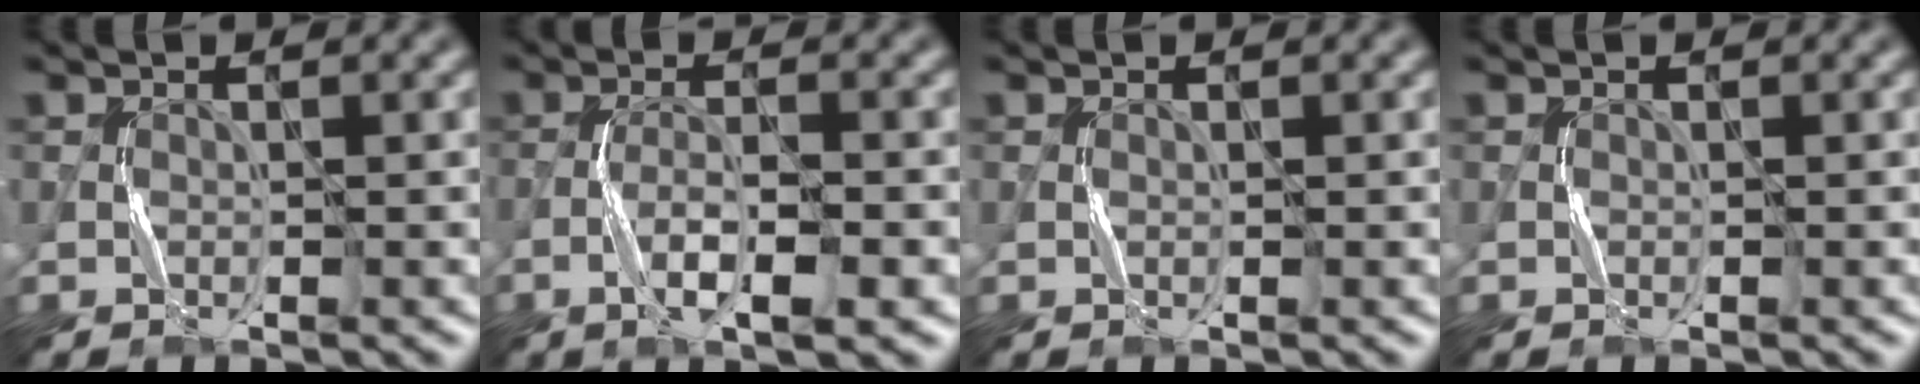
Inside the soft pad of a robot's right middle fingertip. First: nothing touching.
{"total": 4.0, "force": [-1.7, 0.9, 3.5], "torque": [-0.069, 0.004, -0.033]}
{"total": 0.0}
{"total": 0.0}